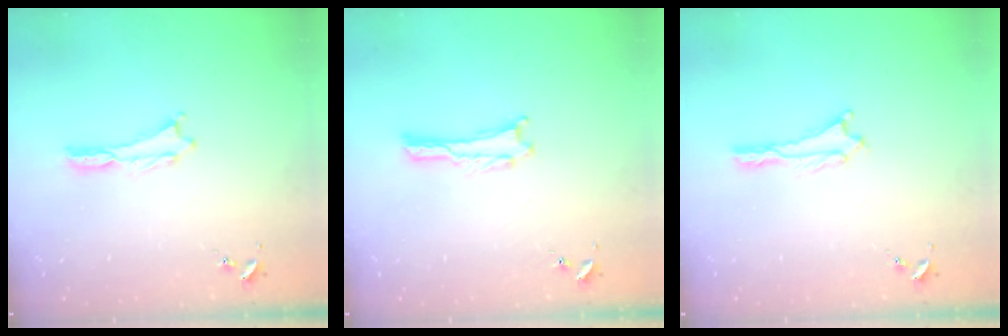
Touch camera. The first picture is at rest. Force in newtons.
{"total": 0.0}
{"total": 0.0}